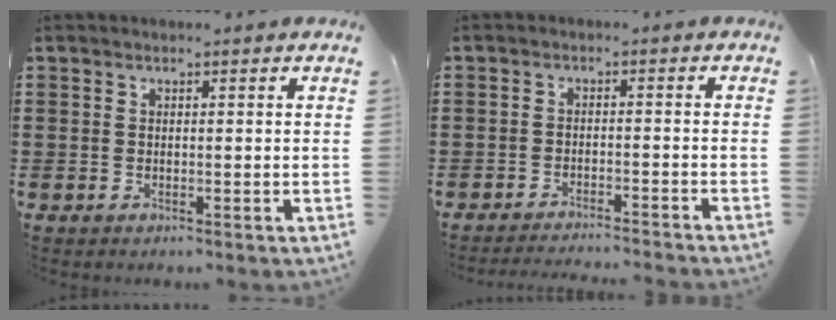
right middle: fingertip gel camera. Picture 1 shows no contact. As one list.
[{"total": 2.4, "force": [-2.4, -0.1, 0.2], "torque": [-0.007, 0.001, -0.051]}]